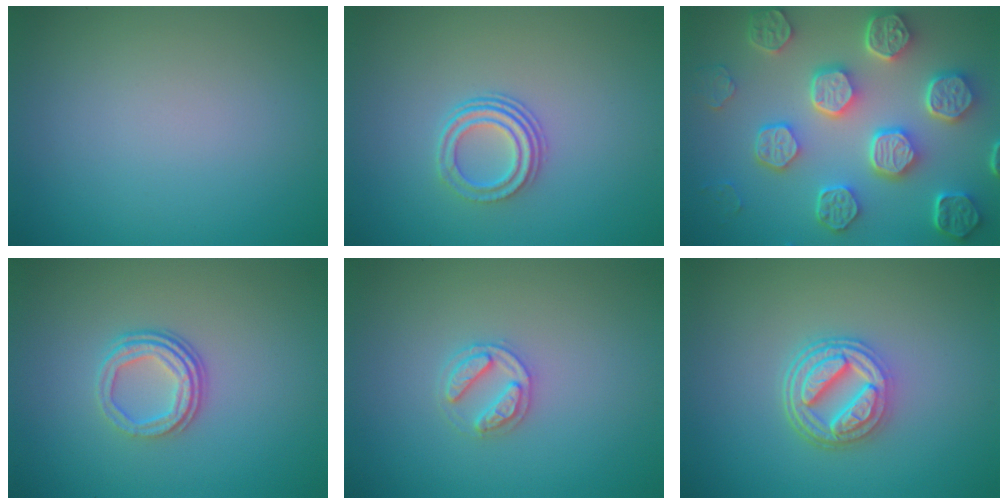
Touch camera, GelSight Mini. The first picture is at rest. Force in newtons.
{"total": 2.9, "press": 2.2, "slide": 1.9}
{"total": 8.6, "press": 6.6, "slide": 5.5}
{"total": 3.4, "press": 2.5, "slide": 2.3}
{"total": 2.4, "press": 2.4, "slide": 0.4}
{"total": 4.8, "press": 3.8, "slide": 3.1}